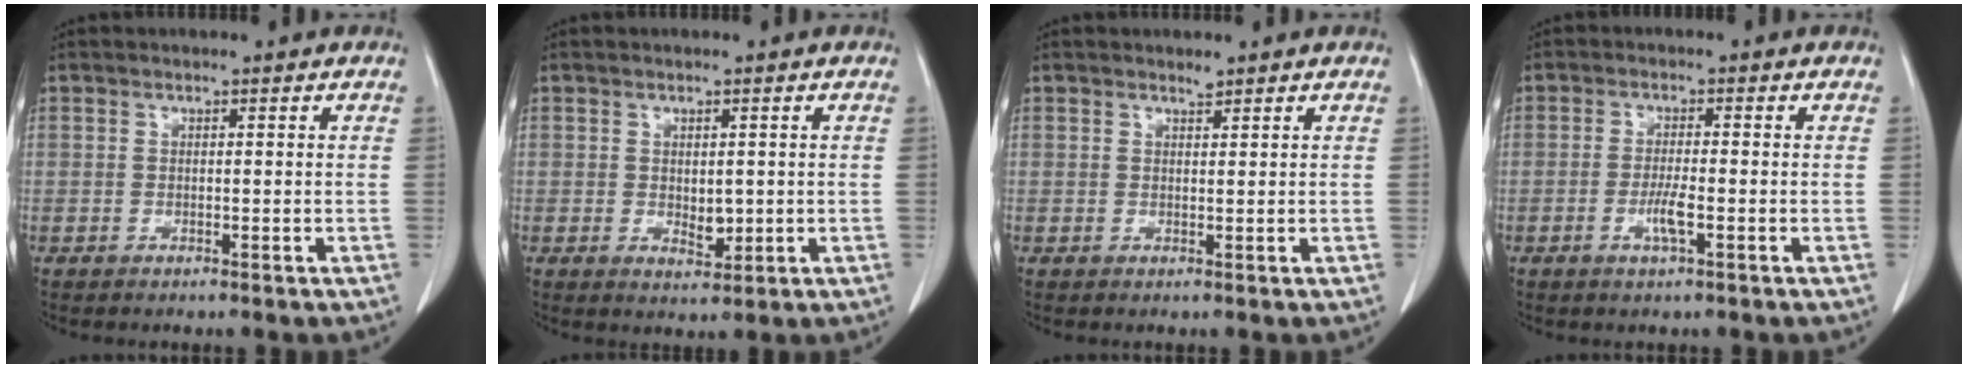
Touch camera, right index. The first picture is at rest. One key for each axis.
{"total": 2.6, "fx": 0.0, "fy": 1.5, "fz": 2.1, "tx": -0.033, "ty": -0.007, "tz": 0.007}
{"total": 0.8, "fx": 0.7, "fy": 0.1, "fz": 0.2, "tx": -0.009, "ty": -0.005, "tz": 0.013}
{"total": 3.2, "fx": -1.1, "fy": 0.2, "fz": 3.0, "tx": -0.060, "ty": -0.004, "tz": -0.022}